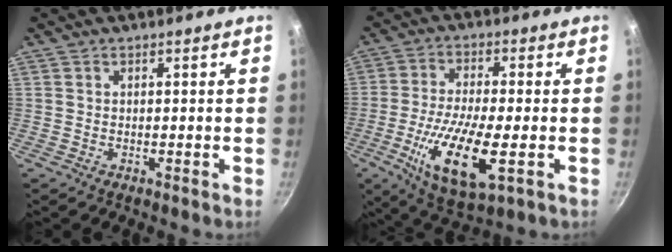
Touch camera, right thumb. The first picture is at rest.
{"total": 15.6, "force": [-4.0, 5.3, 14.1], "torque": [-0.271, -0.004, -0.073]}